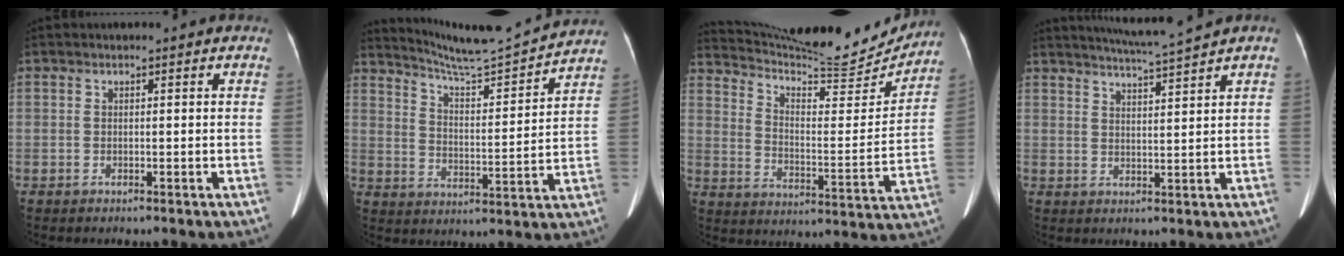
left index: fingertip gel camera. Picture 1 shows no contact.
{"total": 14.0, "force": [13.5, -1.1, 3.4], "torque": [-0.067, -0.015, 0.205]}
{"total": 20.5, "force": [19.7, 1.6, 5.5], "torque": [-0.098, -0.044, 0.283]}
{"total": 6.2, "force": [5.6, -1.7, 2.0], "torque": [-0.041, -0.004, 0.095]}